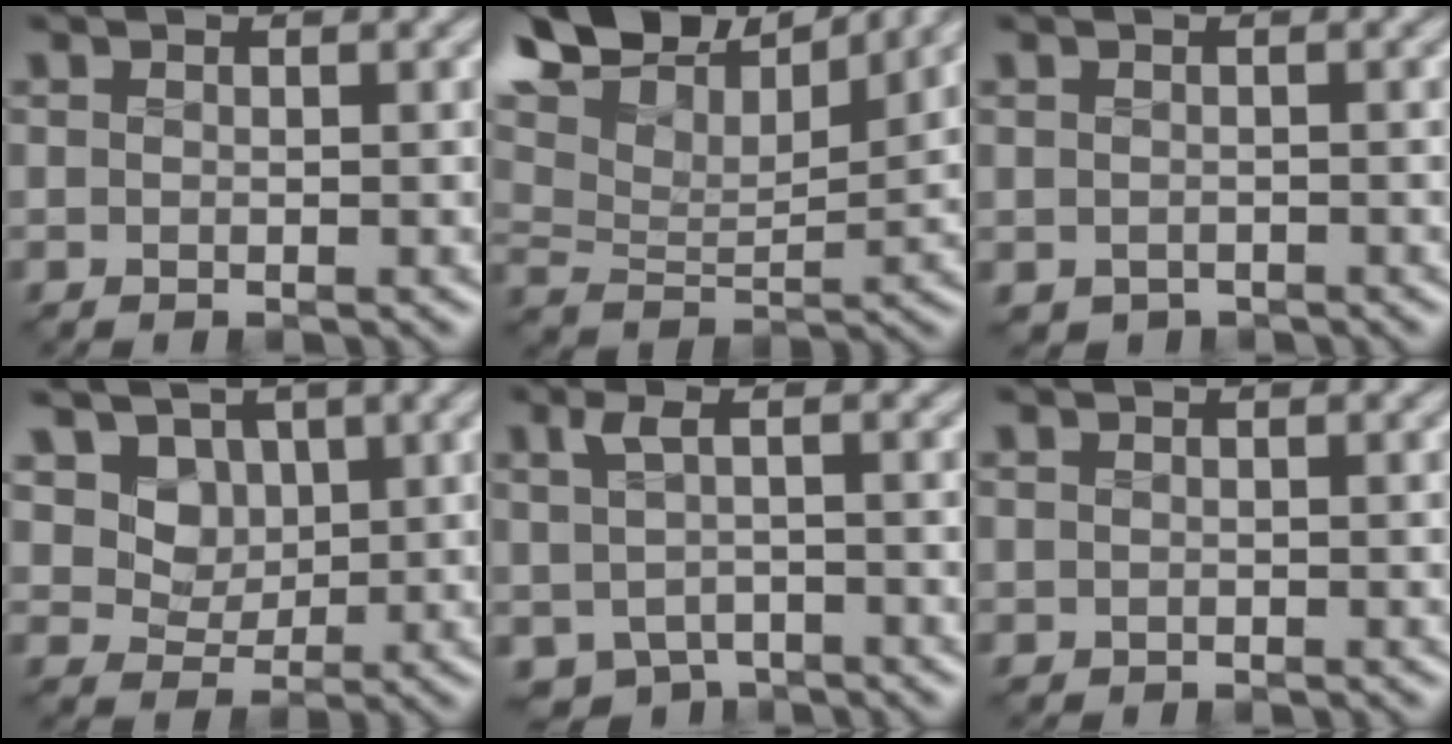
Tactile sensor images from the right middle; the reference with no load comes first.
{"total": 12.0, "force": [9.4, 4.2, 6.2], "torque": [-0.146, 0.038, 0.137]}
{"total": 0.8, "force": [-0.6, 0.5, 0.1], "torque": [-0.002, -0.009, -0.010]}
{"total": 6.0, "force": [2.7, 4.7, 2.6], "torque": [-0.072, -0.013, 0.049]}
{"total": 3.1, "force": [-1.0, 2.0, 2.2], "torque": [-0.052, -0.014, -0.018]}
{"total": 0.0}